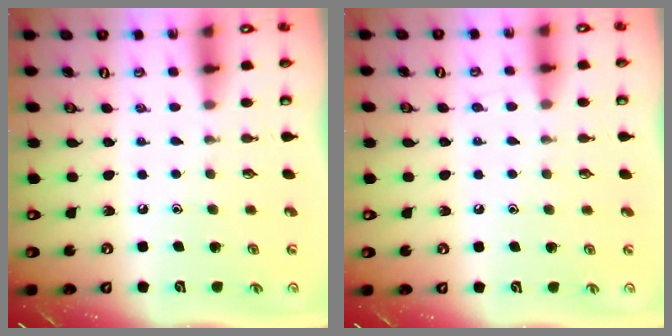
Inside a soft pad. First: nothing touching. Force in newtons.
{"total": 4.0, "press": 4.0, "slide": 0.5}